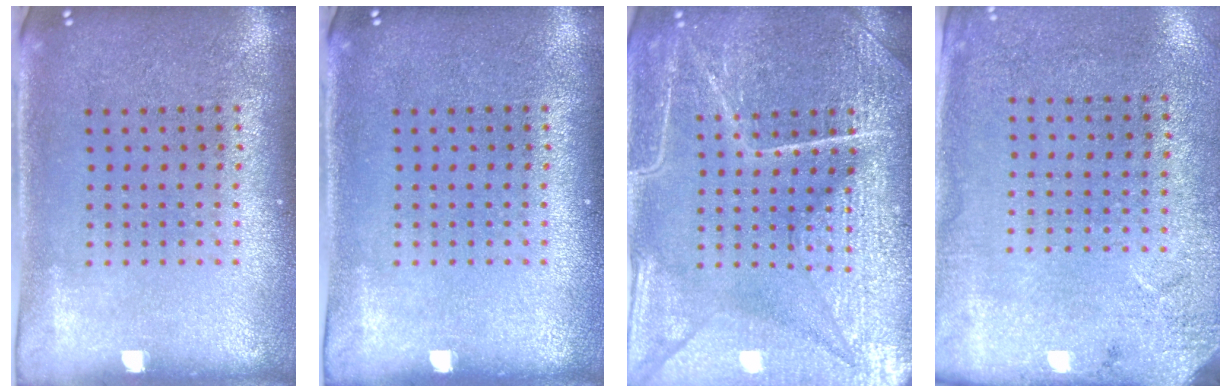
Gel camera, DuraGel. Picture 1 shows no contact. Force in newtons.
{"total": 0.0}
{"total": 7.3, "press": 7.2, "slide": 0.9}
{"total": 2.8, "press": 2.2, "slide": 1.6}